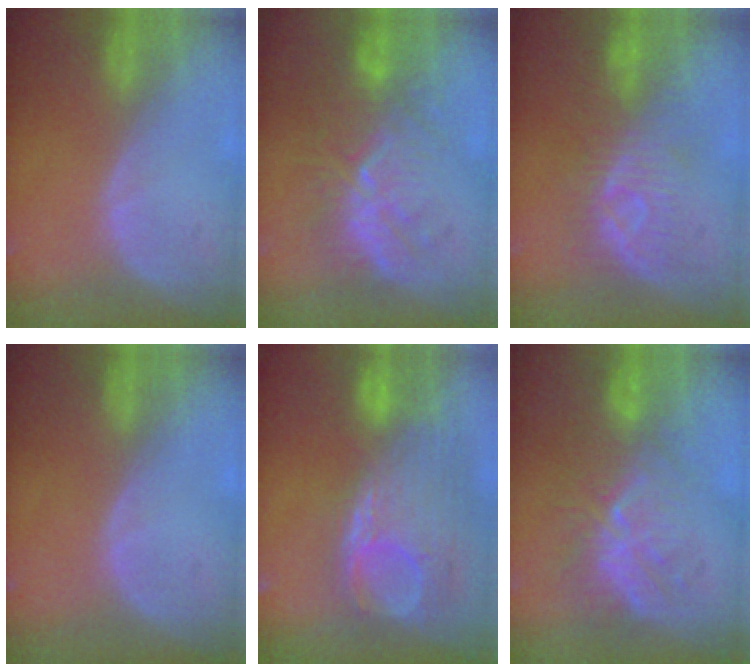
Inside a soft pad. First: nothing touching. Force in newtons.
{"total": 9.6, "press": 9.0, "slide": 3.1}
{"total": 8.0, "press": 7.9, "slide": 1.7}
{"total": 0.0}
{"total": 12.2, "press": 10.4, "slide": 6.3}
{"total": 9.5, "press": 8.6, "slide": 3.9}